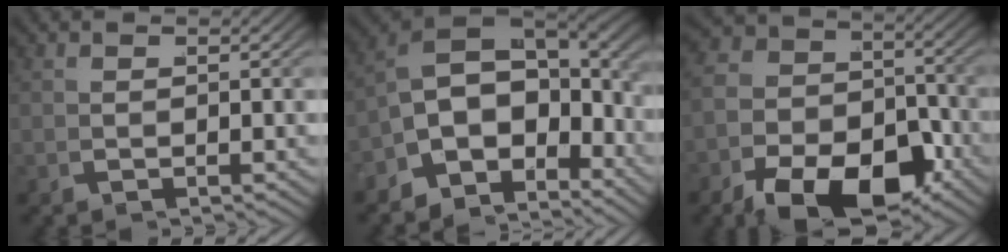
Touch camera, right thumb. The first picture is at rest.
{"total": 12.9, "force": [-1.0, 9.1, 9.1], "torque": [-0.176, -0.028, -0.015]}
{"total": 11.8, "force": [-4.9, 7.7, 7.5], "torque": [-0.108, -0.044, -0.074]}